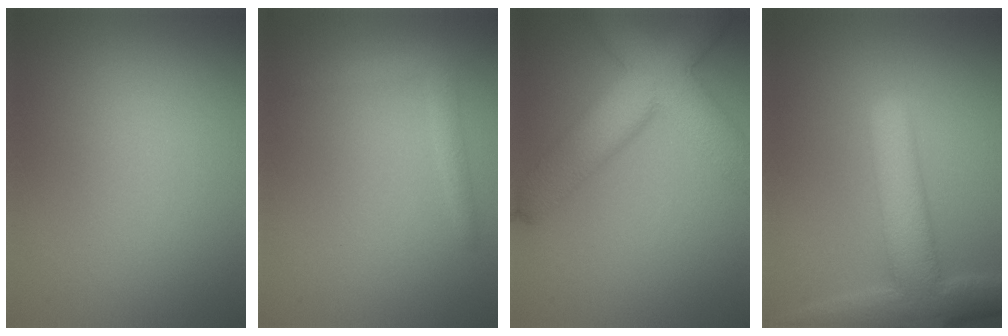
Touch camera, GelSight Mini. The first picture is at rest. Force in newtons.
{"total": 1.8, "press": 1.8, "slide": 0.2}
{"total": 9.2, "press": 9.2, "slide": 0.5}
{"total": 7.0, "press": 7.0, "slide": 0.5}